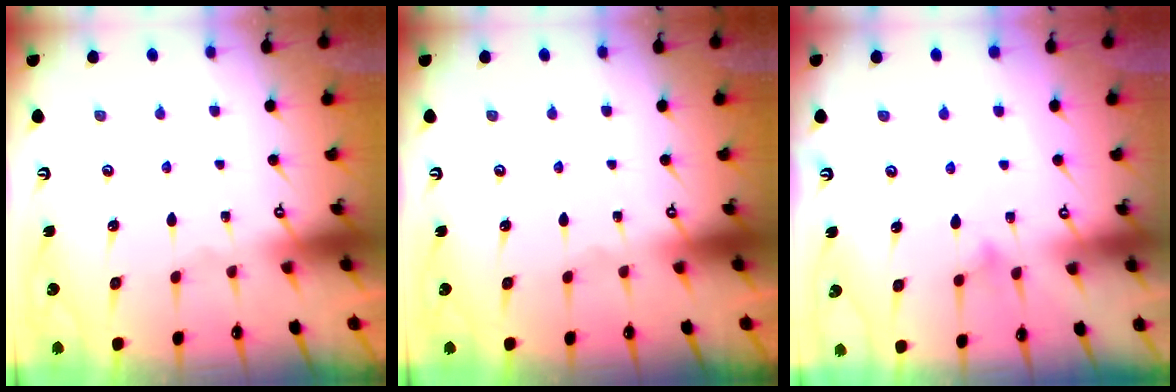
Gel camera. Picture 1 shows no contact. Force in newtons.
{"total": 0.0}
{"total": 7.9, "press": 7.9, "slide": 0.6}